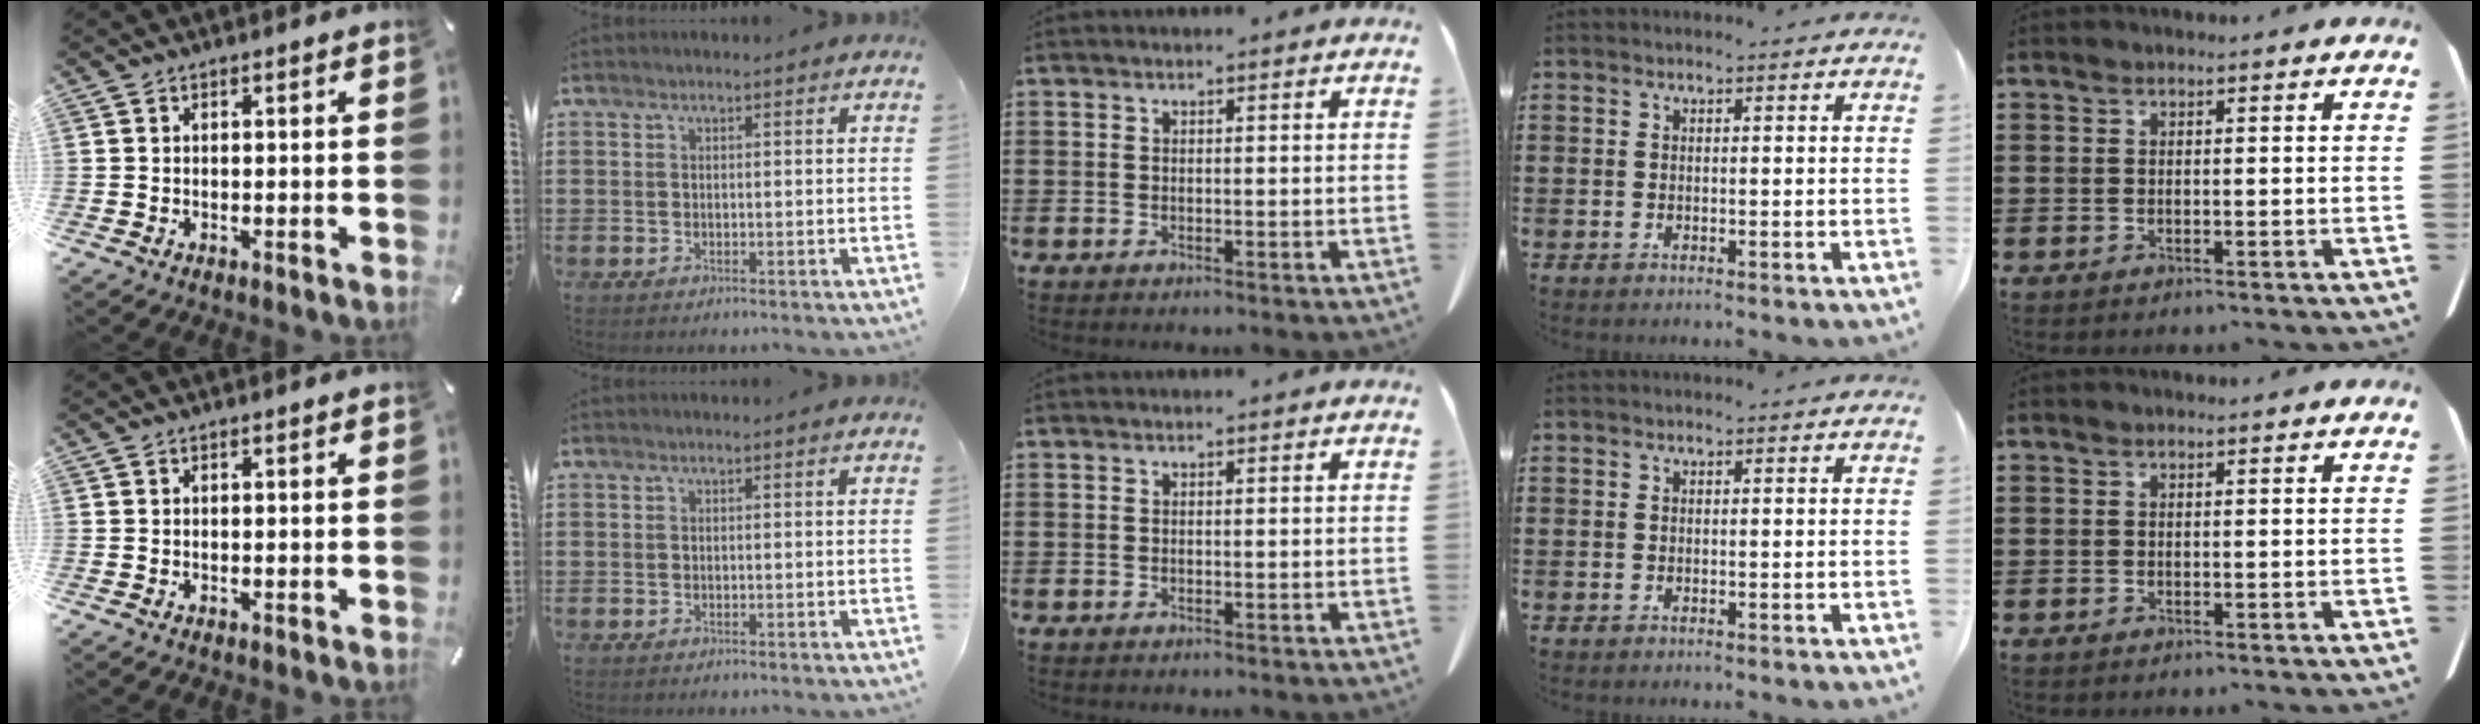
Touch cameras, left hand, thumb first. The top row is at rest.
{}